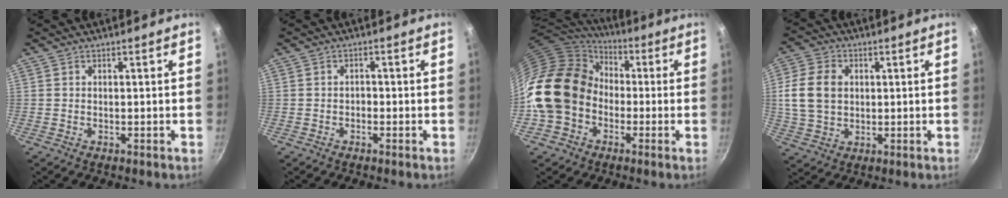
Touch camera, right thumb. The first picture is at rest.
{"total": 1.1, "force": [-0.5, 0.8, 0.6], "torque": [-0.006, 0.007, -0.010]}
{"total": 20.6, "force": [-1.8, 16.5, 12.1], "torque": [-0.216, 0.060, -0.040]}
{"total": 10.3, "force": [1.4, 7.8, 6.6], "torque": [-0.113, 0.004, 0.024]}